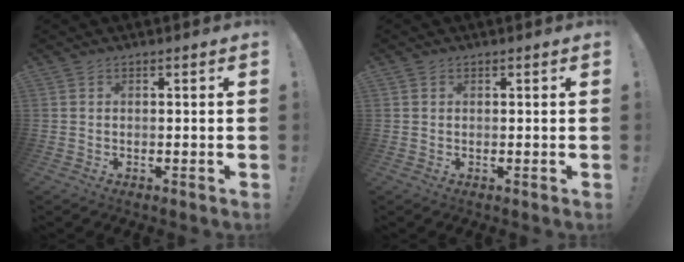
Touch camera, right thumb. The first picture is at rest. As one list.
[{"total": 0.5, "force": [0.3, 0.4, -0.1], "torque": [0.008, -0.002, 0.005]}]